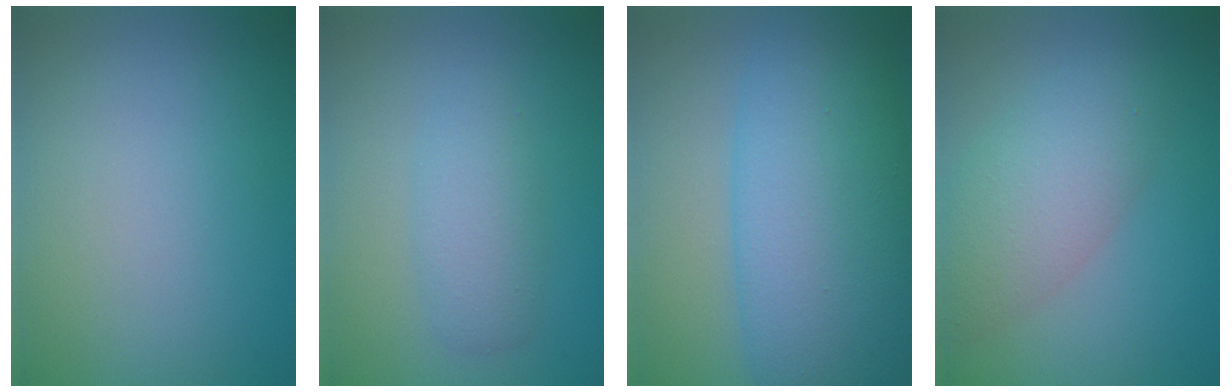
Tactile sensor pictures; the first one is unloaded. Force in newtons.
{"total": 2.9, "press": 2.9, "slide": 0.1}
{"total": 12.1, "press": 12.1, "slide": 0.3}
{"total": 5.2, "press": 5.2, "slide": 0.3}